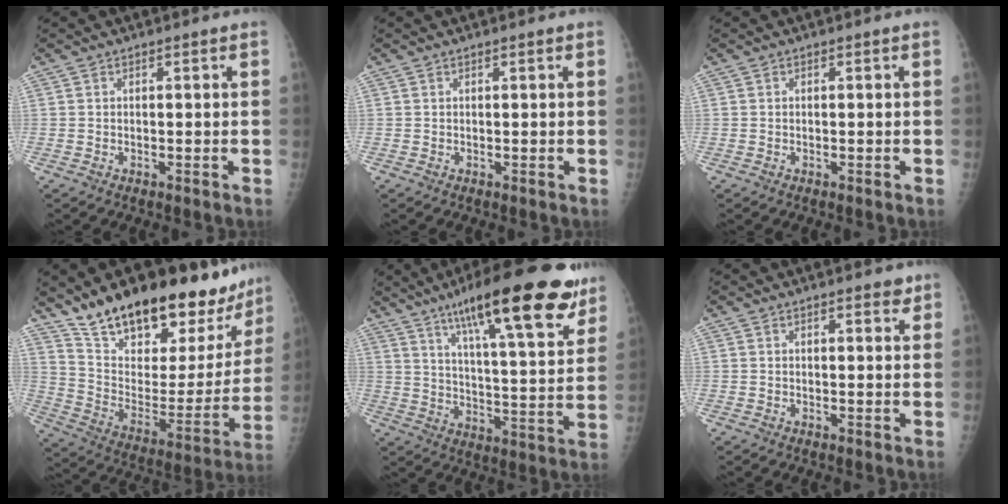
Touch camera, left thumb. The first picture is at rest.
{"total": 0.5, "force": [0.4, 0.1, 0.4], "torque": [-0.007, 0.000, 0.003]}
{"total": 0.0}
{"total": 29.0, "force": [22.3, 10.9, 15.1], "torque": [-0.197, -0.094, 0.340]}
{"total": 24.7, "force": [15.6, 5.5, 18.4], "torque": [-0.252, -0.048, 0.239]}
{"total": 2.7, "force": [2.0, 1.0, 1.5], "torque": [-0.006, -0.007, 0.021]}